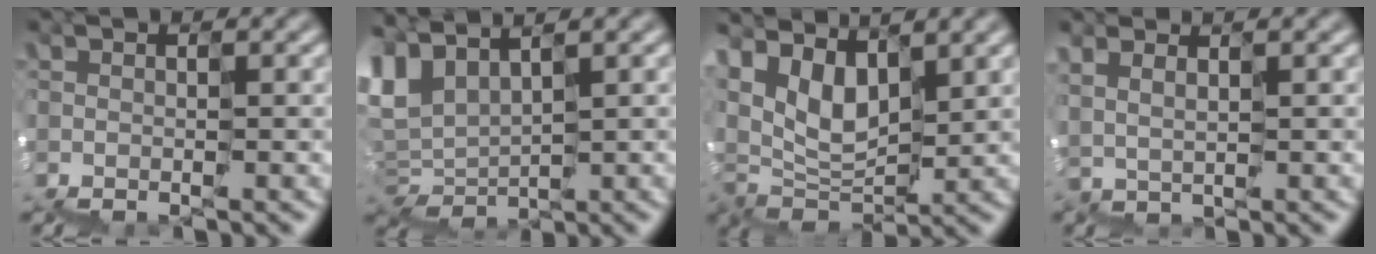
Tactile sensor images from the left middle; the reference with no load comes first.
{"total": 3.0, "force": [2.5, 1.7, 0.2], "torque": [-0.030, 0.016, 0.048]}
{"total": 3.5, "force": [2.9, 1.7, 1.0], "torque": [-0.027, 0.008, 0.053]}
{"total": 2.0, "force": [1.5, -0.7, -1.1], "torque": [0.022, 0.011, 0.032]}